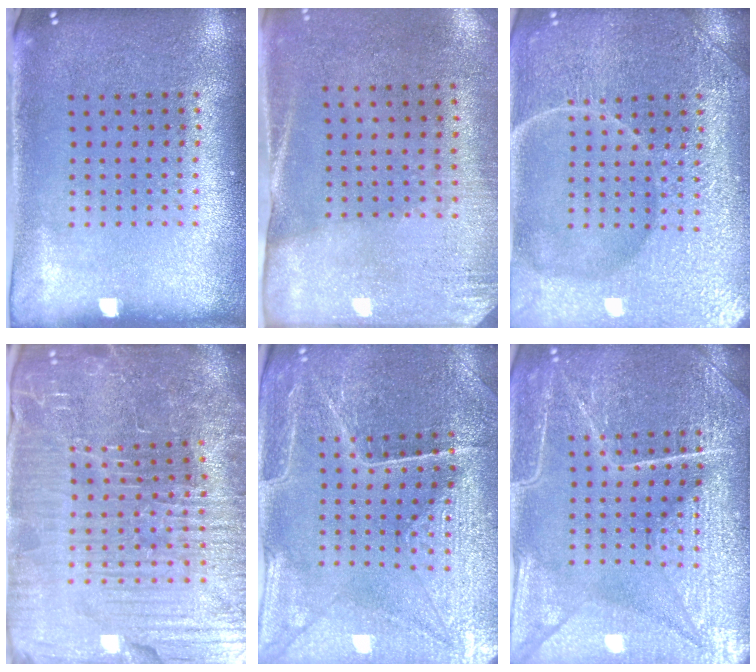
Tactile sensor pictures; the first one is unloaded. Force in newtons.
{"total": 2.7, "press": 2.4, "slide": 1.3}
{"total": 5.6, "press": 5.6, "slide": 0.6}
{"total": 7.4, "press": 6.5, "slide": 3.5}
{"total": 3.4, "press": 3.4, "slide": 0.3}
{"total": 7.2, "press": 7.1, "slide": 0.8}